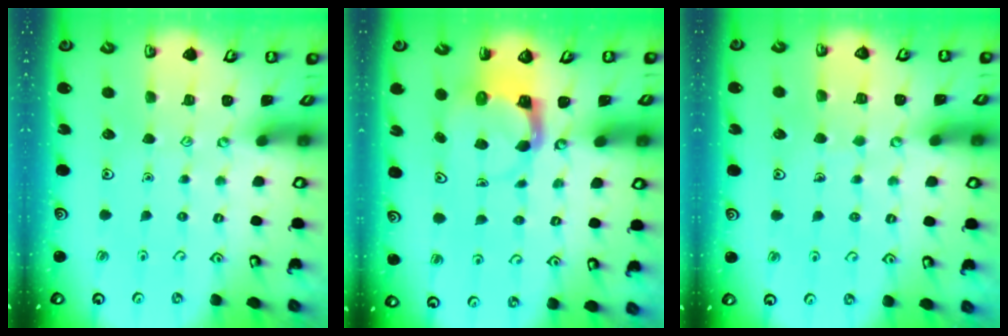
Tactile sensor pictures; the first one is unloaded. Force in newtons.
{"total": 3.9, "press": 3.9, "slide": 0.4}
{"total": 3.4, "press": 3.4, "slide": 0.3}